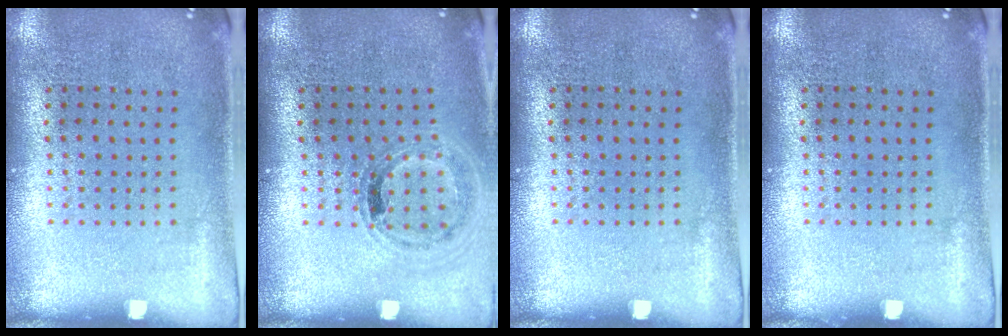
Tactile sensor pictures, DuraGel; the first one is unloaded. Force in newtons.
{"total": 0.9, "press": 0.9, "slide": 0.1}
{"total": 0.0}
{"total": 0.0}